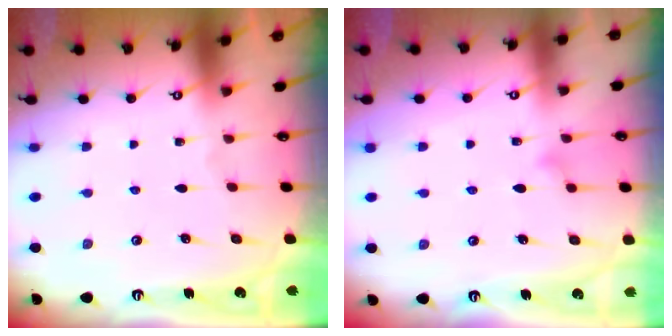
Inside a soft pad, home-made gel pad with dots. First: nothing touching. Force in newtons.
{"total": 9.0, "press": 9.0, "slide": 0.5}